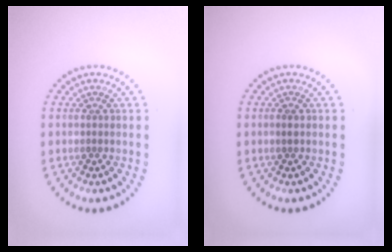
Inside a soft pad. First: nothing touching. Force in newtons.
{"total": 0.8, "press": 0.7, "slide": 0.3}